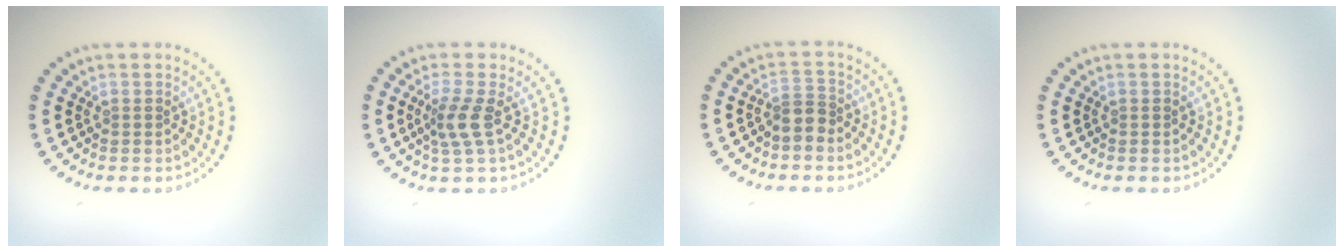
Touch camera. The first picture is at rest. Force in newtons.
{"total": 2.4, "press": 1.8, "slide": 1.6}
{"total": 2.1, "press": 1.6, "slide": 1.3}
{"total": 0.0}